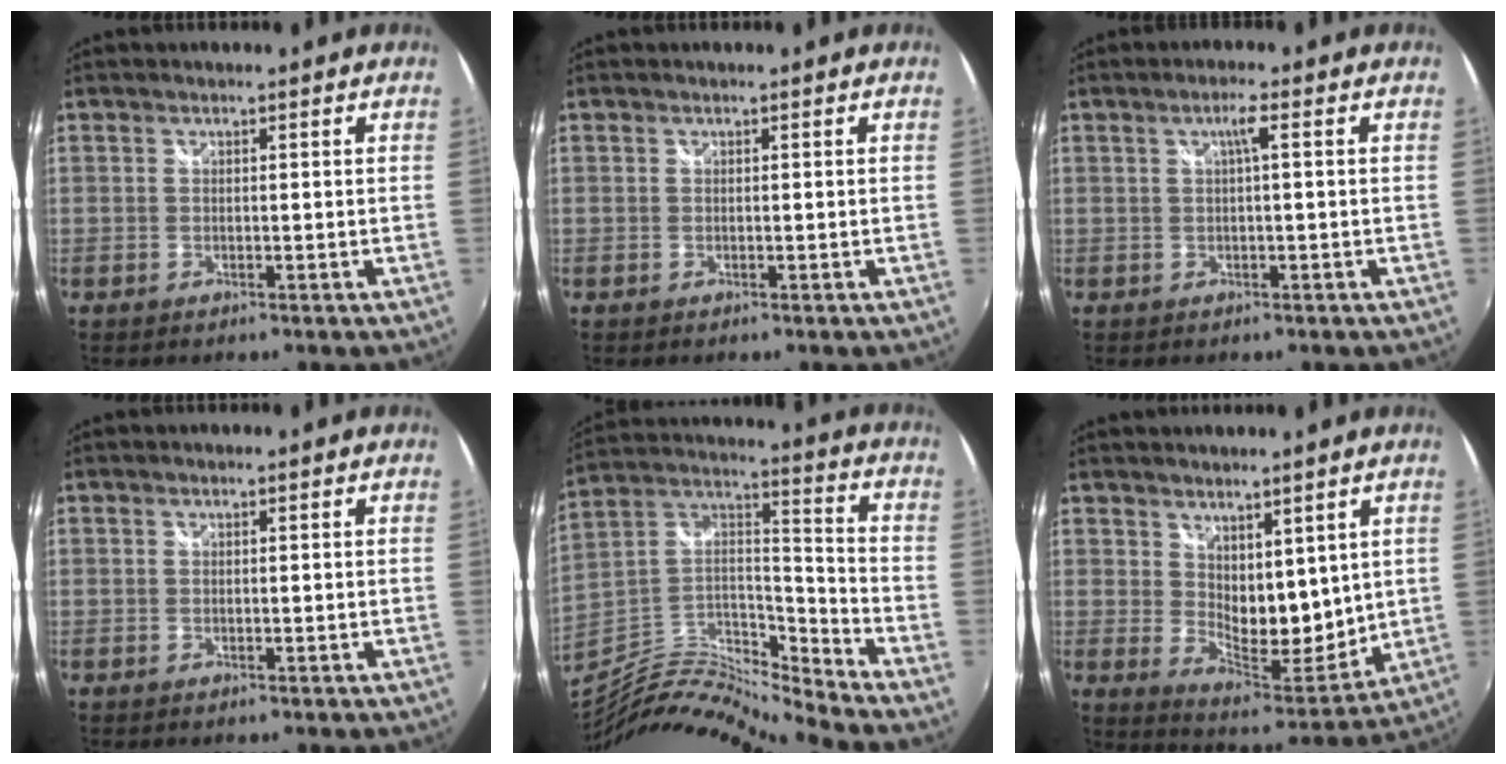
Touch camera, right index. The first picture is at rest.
{"total": 0.0}
{"total": 2.3, "force": [0.4, -0.2, 2.2], "torque": [-0.041, 0.005, 0.007]}
{"total": 0.0}
{"total": 15.9, "force": [-15.1, 0.0, 5.2], "torque": [-0.100, 0.013, -0.297]}
{"total": 10.2, "force": [5.0, 5.7, 6.8], "torque": [-0.095, -0.018, 0.099]}